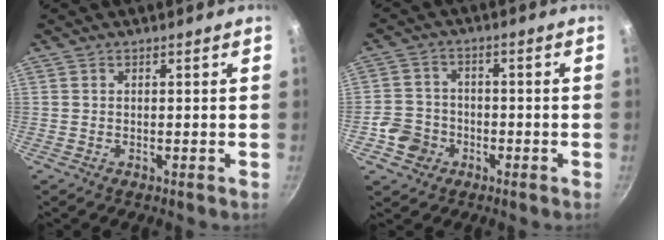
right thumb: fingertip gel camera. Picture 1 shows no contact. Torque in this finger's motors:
{"motor_torque": [1.21, 0.63, 0.28, -0.12, 0.09]}